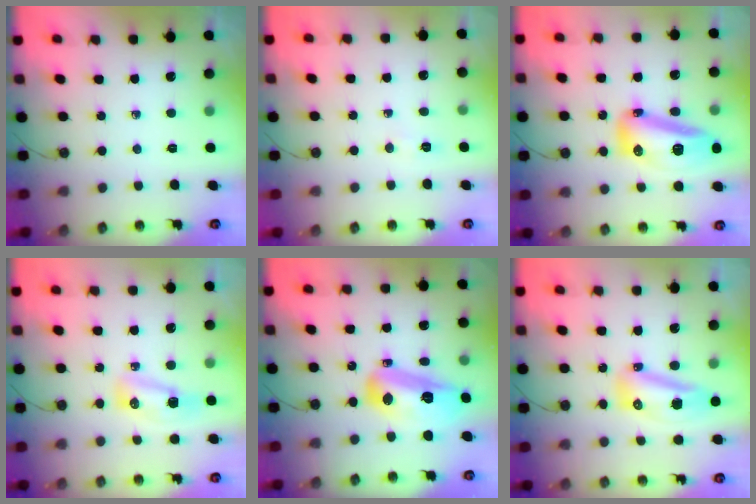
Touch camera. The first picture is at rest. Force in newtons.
{"total": 3.9, "press": 3.9, "slide": 0.5}
{"total": 16.8, "press": 16.6, "slide": 2.2}
{"total": 8.6, "press": 8.3, "slide": 2.2}
{"total": 14.9, "press": 14.8, "slide": 1.5}
{"total": 10.0, "press": 9.9, "slide": 1.1}